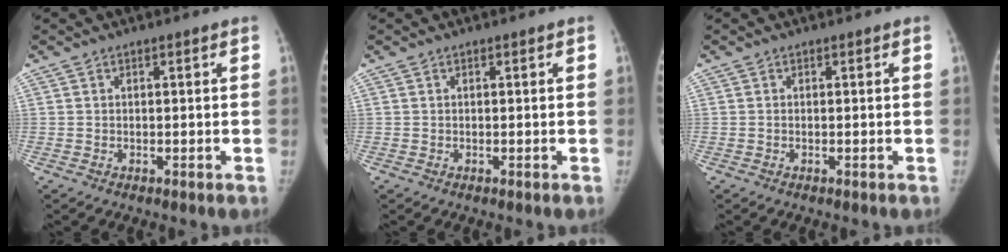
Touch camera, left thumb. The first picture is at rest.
{"total": 0.0}
{"total": 0.0}